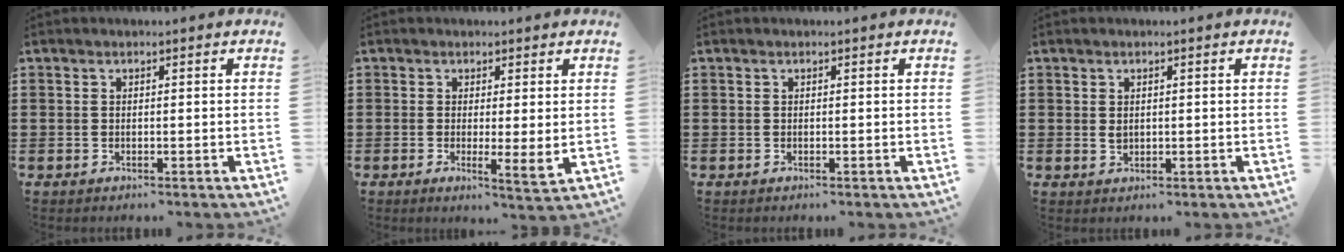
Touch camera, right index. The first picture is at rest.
{"total": 3.2, "force": [0.7, 0.6, 3.1], "torque": [-0.059, -0.003, 0.014]}
{"total": 0.0}
{"total": 1.3, "force": [0.3, 0.9, 0.8], "torque": [-0.018, 0.005, 0.006]}